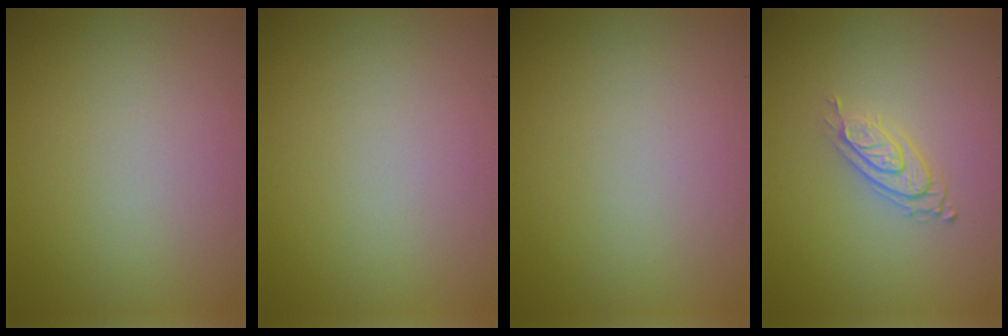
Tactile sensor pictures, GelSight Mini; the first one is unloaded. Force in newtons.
{"total": 0.0}
{"total": 0.0}
{"total": 2.9, "press": 1.9, "slide": 2.1}